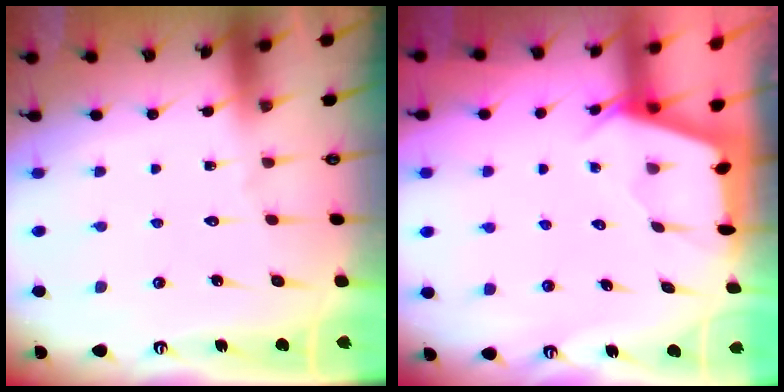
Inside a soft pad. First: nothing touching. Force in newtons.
{"total": 2.4, "press": 2.4, "slide": 0.4}